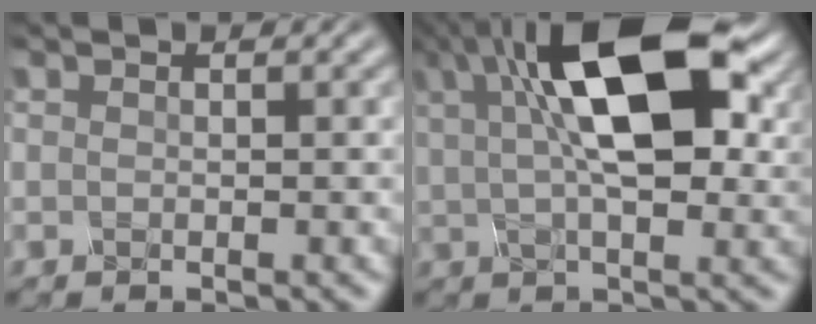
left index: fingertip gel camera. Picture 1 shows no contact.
{"total": 12.5, "force": [4.1, 5.1, 10.6], "torque": [-0.165, 0.013, 0.057]}